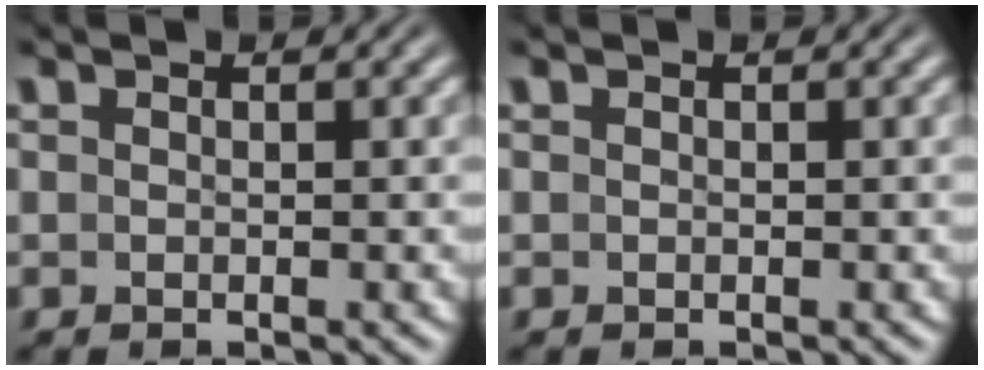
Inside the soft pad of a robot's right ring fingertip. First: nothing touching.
{"total": 0.0}